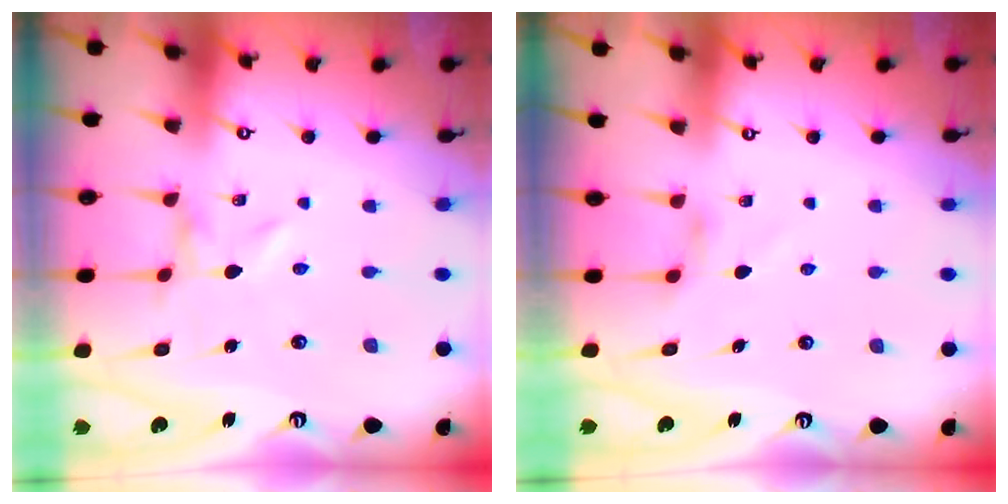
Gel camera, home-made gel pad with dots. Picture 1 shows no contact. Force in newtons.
{"total": 2.7, "press": 2.7, "slide": 0.4}